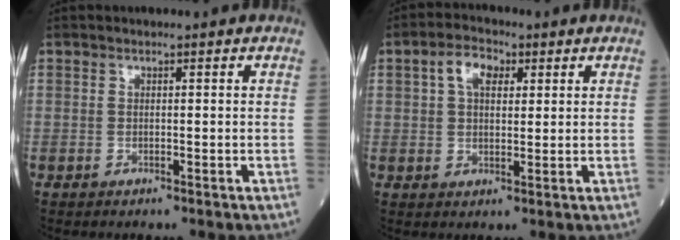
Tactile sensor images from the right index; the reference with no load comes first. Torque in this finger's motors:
{"motor_torque": [0.18, 0.15, 0.26, 0.04]}